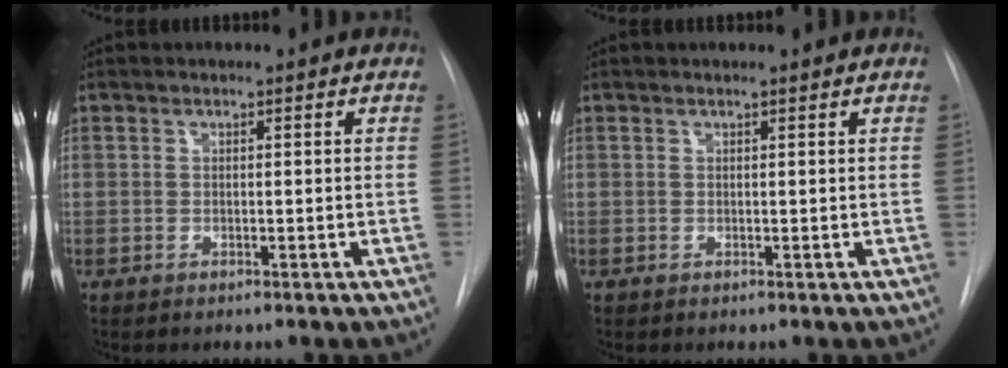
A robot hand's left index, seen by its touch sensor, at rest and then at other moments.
{"total": 0.8, "force": [0.8, -0.1, 0.1], "torque": [-0.008, 0.003, 0.011]}